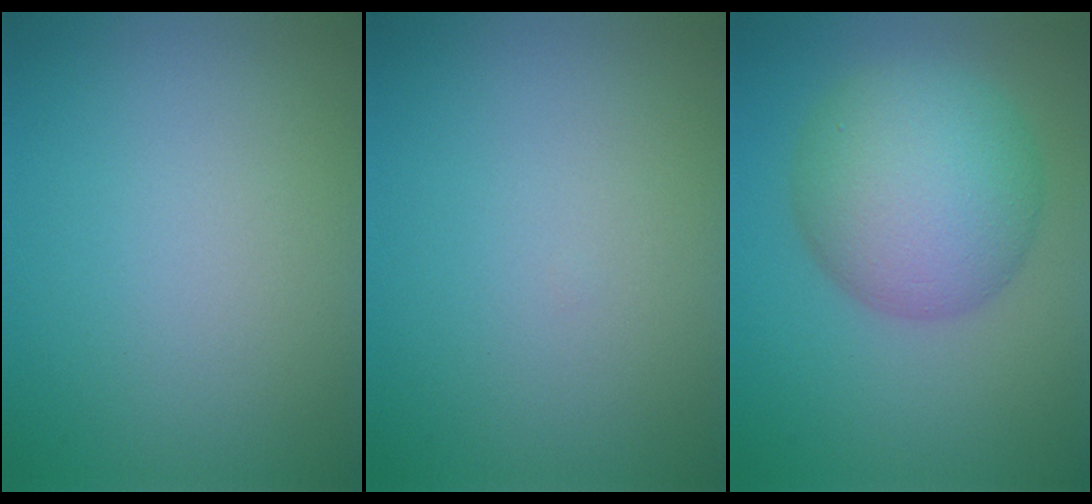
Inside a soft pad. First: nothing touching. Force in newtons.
{"total": 0.0}
{"total": 8.8, "press": 8.8, "slide": 0.1}